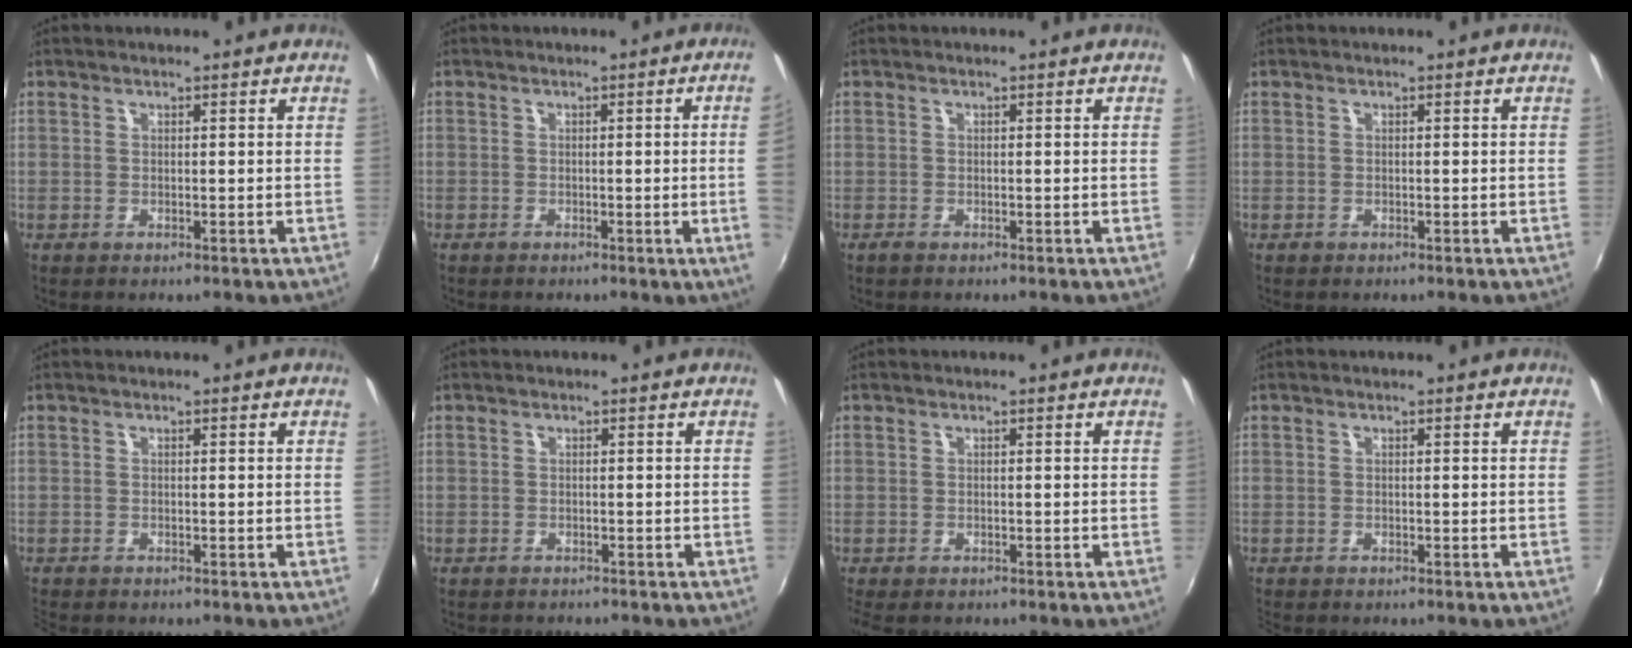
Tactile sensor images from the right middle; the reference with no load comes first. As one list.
[{"total": 4.1, "force": [0.0, -2.0, 3.6], "torque": [-0.061, -0.014, 0.004]}, {"total": 0.7, "force": [-0.6, 0.1, 0.4], "torque": [-0.008, -0.001, -0.010]}, {"total": 0.5, "force": [-0.4, 0.2, 0.1], "torque": [-0.004, -0.002, -0.005]}, {"total": 1.7, "force": [-1.6, 0.4, 0.4], "torque": [-0.011, -0.009, -0.027]}, {"total": 3.1, "force": [-2.9, 0.4, 1.0], "torque": [-0.030, -0.017, -0.042]}, {"total": 3.3, "force": [-2.5, 1.3, 1.6], "torque": [-0.036, -0.017, -0.038]}, {"total": 0.9, "force": [-0.8, 0.2, 0.2], "torque": [-0.005, -0.002, -0.014]}]